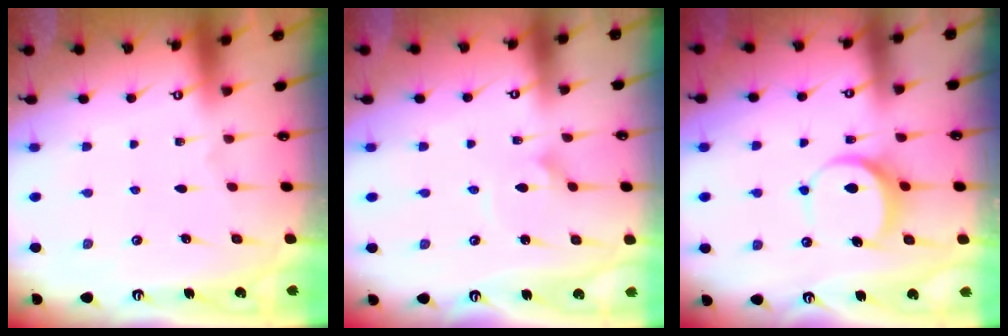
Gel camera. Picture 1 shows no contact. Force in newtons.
{"total": 2.4, "press": 2.4, "slide": 0.1}
{"total": 7.0, "press": 7.0, "slide": 0.6}